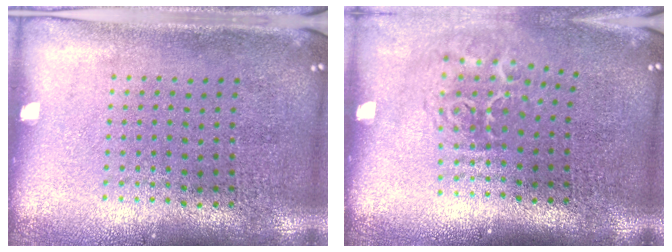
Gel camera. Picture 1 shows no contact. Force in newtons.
{"total": 1.9, "press": 1.2, "slide": 1.4}